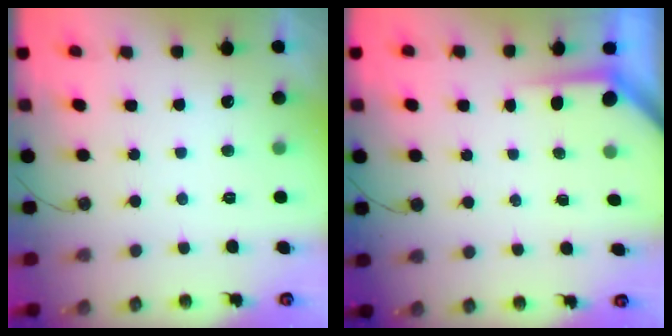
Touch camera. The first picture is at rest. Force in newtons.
{"total": 3.6, "press": 3.6, "slide": 0.3}